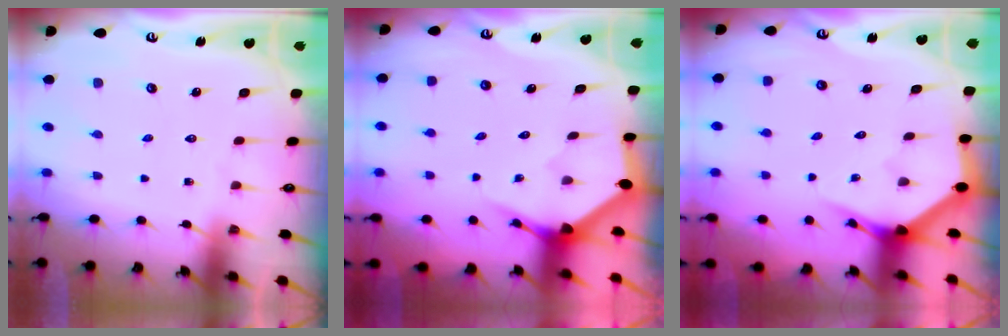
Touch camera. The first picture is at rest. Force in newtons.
{"total": 3.6, "press": 3.6, "slide": 0.1}
{"total": 4.0, "press": 4.0, "slide": 0.1}